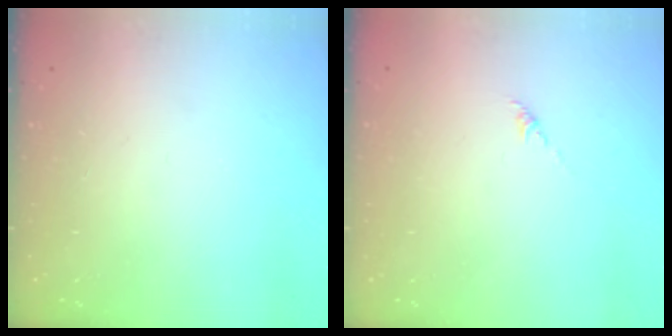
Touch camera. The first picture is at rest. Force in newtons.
{"total": 0.0}